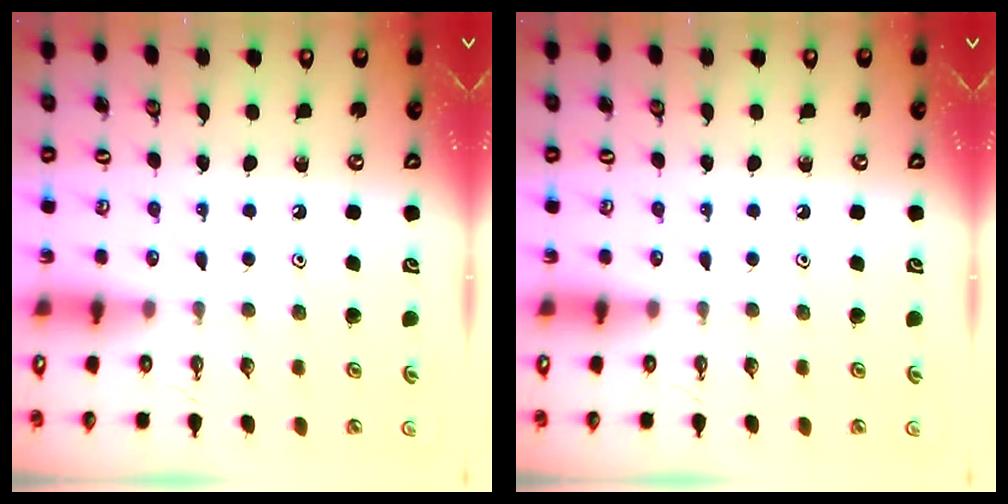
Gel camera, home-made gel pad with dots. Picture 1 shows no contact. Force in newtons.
{"total": 0.0}